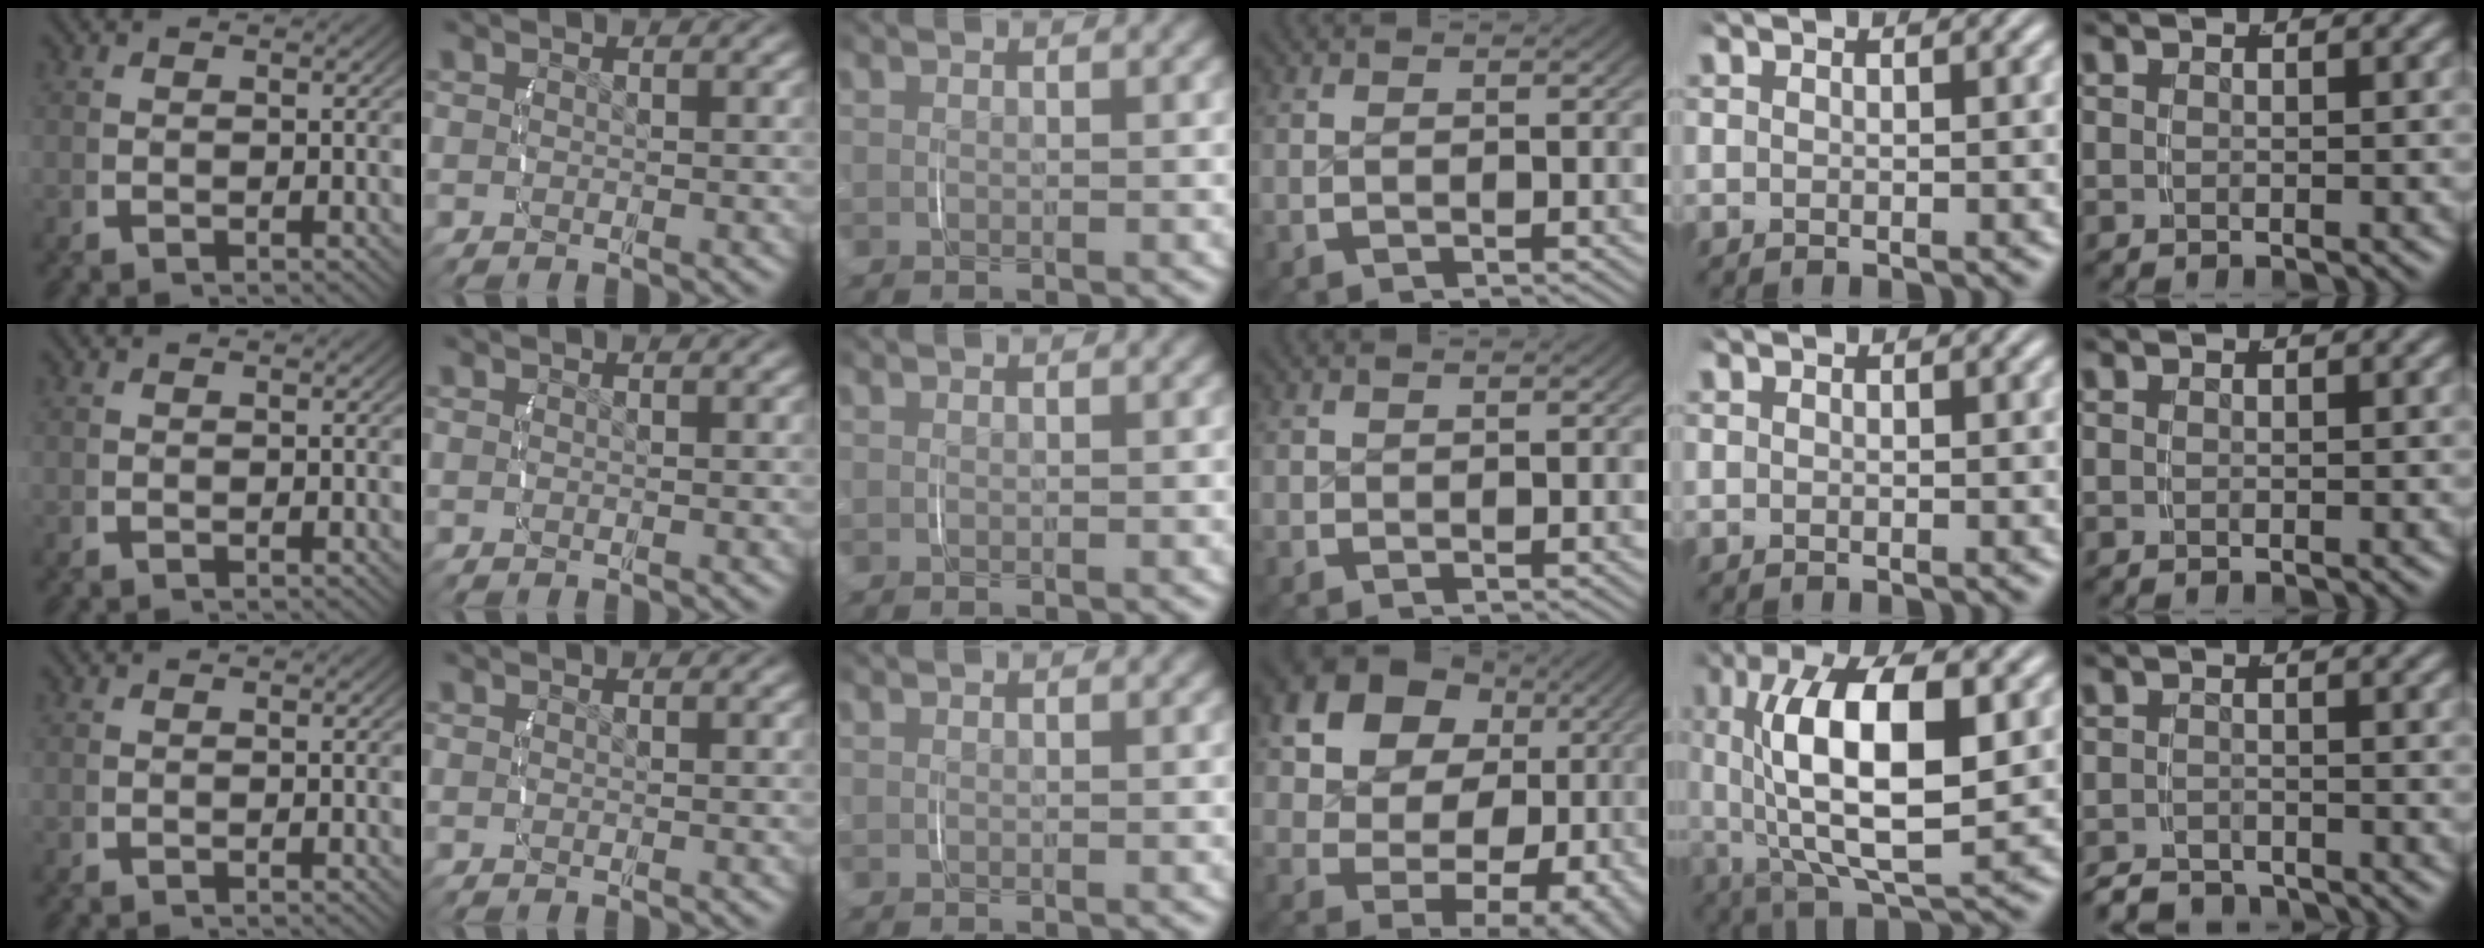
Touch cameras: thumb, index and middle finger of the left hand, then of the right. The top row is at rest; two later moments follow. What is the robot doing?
{"motion": "grasp_and_lifting", "object": "velcro strap"}